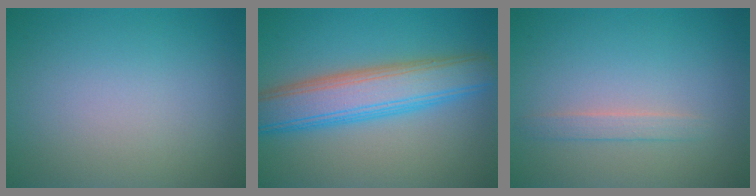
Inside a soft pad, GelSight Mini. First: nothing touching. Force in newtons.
{"total": 7.1, "press": 7.1, "slide": 0.4}
{"total": 1.3, "press": 1.3, "slide": 0.1}